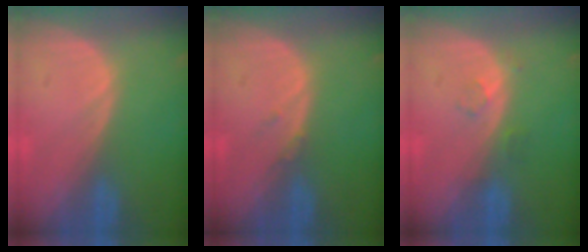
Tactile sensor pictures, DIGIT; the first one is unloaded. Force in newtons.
{"total": 0.8, "press": 0.8, "slide": 0.1}
{"total": 1.7, "press": 1.7, "slide": 0.2}